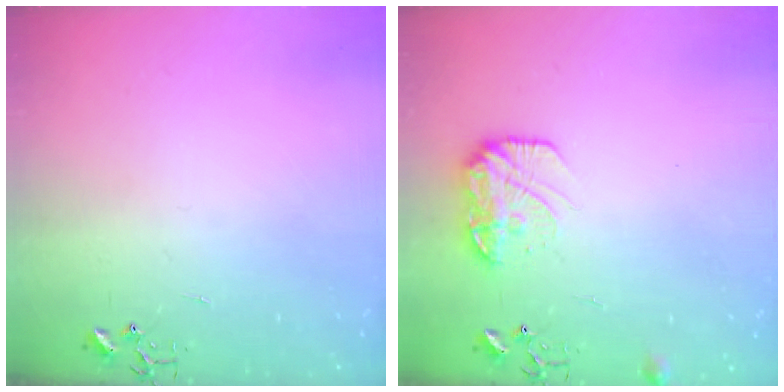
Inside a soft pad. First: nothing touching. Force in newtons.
{"total": 11.5, "press": 11.4, "slide": 0.6}